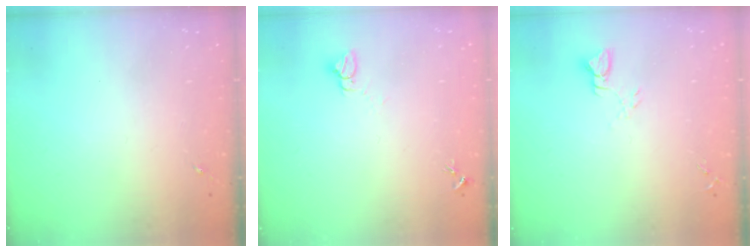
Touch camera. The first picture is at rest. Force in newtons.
{"total": 3.2, "press": 3.2, "slide": 0.1}
{"total": 2.8, "press": 2.8, "slide": 0.2}